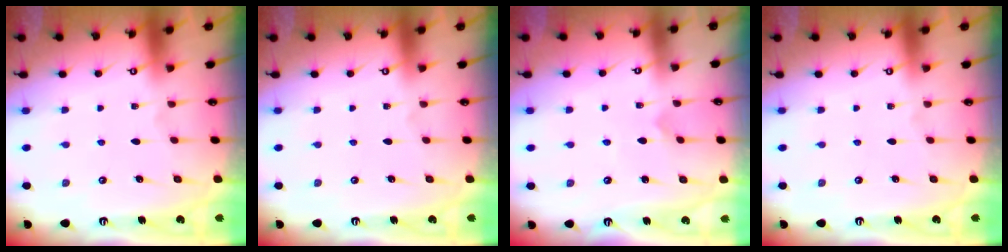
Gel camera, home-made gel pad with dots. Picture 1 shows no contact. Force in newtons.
{"total": 0.0}
{"total": 2.7, "press": 2.7, "slide": 0.2}
{"total": 0.0}